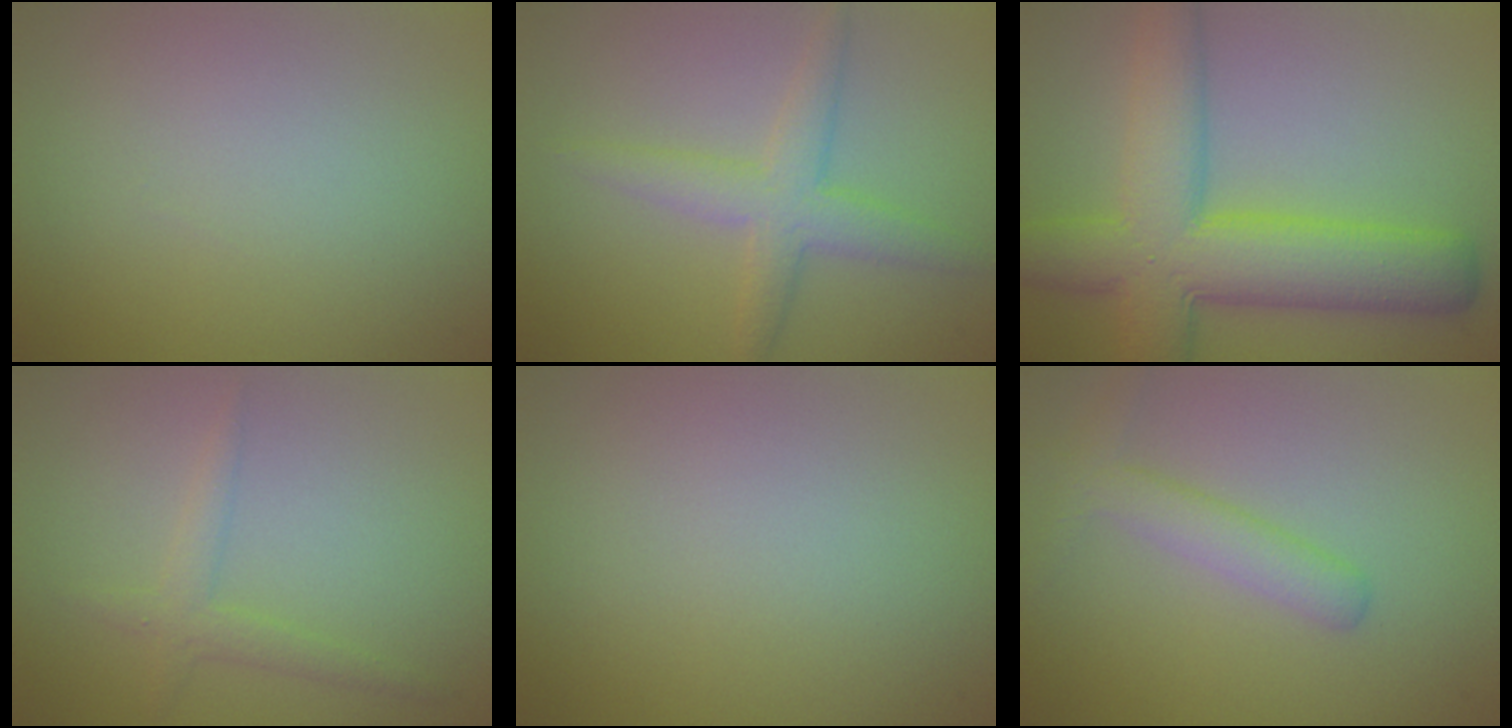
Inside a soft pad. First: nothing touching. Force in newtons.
{"total": 3.7, "press": 3.7, "slide": 0.1}
{"total": 9.6, "press": 9.6, "slide": 0.3}
{"total": 1.9, "press": 1.9, "slide": 0.1}
{"total": 0.0}
{"total": 2.6, "press": 2.6, "slide": 0.1}